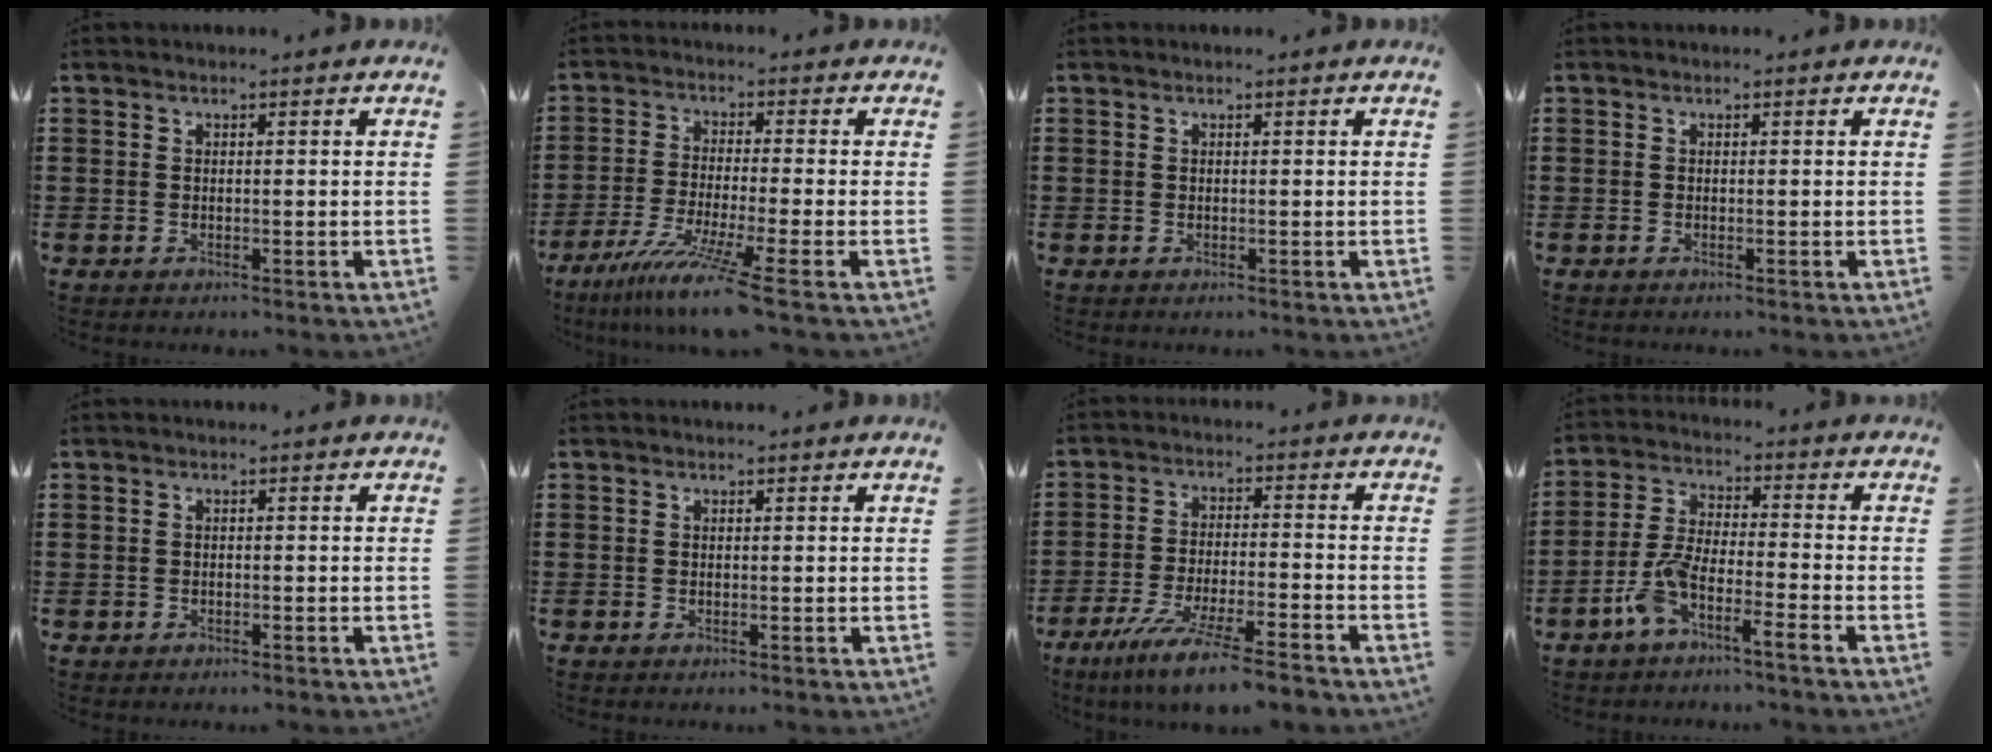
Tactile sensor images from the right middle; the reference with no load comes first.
{"total": 8.3, "force": [-6.1, -1.1, 5.6], "torque": [-0.115, -0.023, -0.119]}
{"total": 0.0}
{"total": 0.0}
{"total": 0.5, "force": [-0.5, 0.2, 0.0], "torque": [-0.001, 0.001, -0.011]}
{"total": 0.0}
{"total": 8.8, "force": [-7.5, 0.0, 4.7], "torque": [-0.092, -0.002, -0.142]}
{"total": 6.6, "force": [-4.8, 0.7, 4.5], "torque": [-0.110, -0.008, -0.097]}